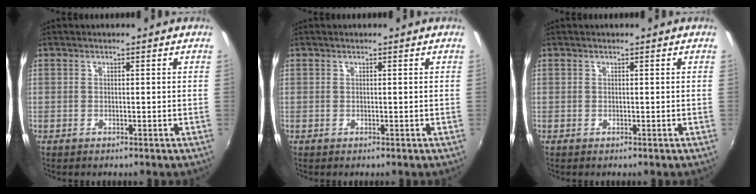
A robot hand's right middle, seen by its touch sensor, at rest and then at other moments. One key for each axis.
{"total": 0.0}
{"total": 0.0}